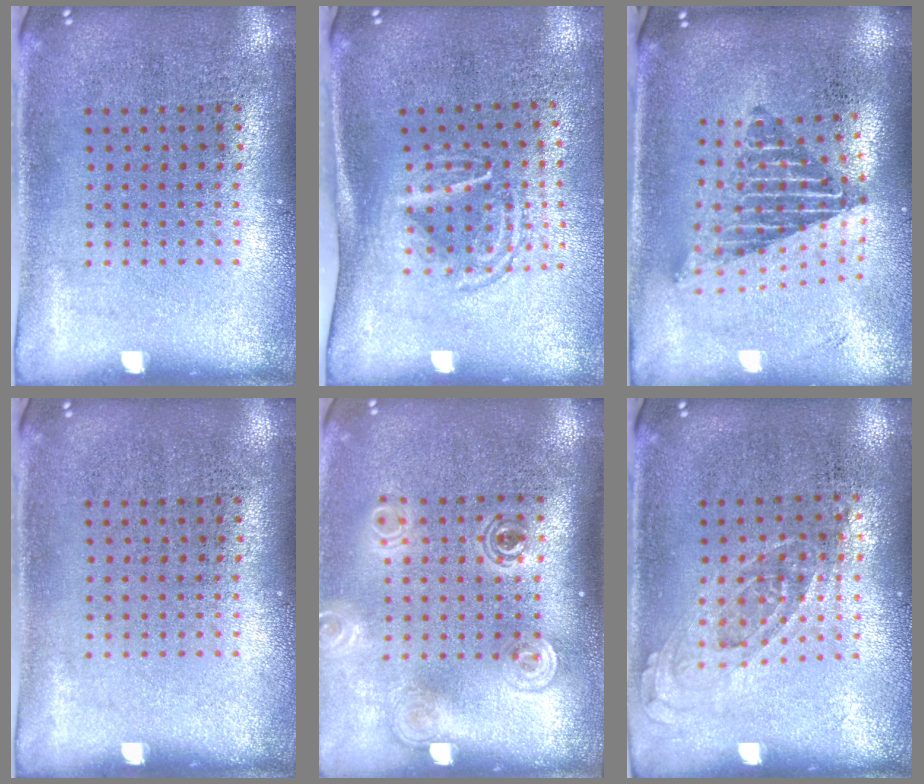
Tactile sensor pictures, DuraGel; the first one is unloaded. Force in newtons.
{"total": 1.7, "press": 1.1, "slide": 1.2}
{"total": 2.1, "press": 1.6, "slide": 1.4}
{"total": 0.0}
{"total": 1.9, "press": 1.4, "slide": 1.2}
{"total": 0.7, "press": 0.7, "slide": 0.3}